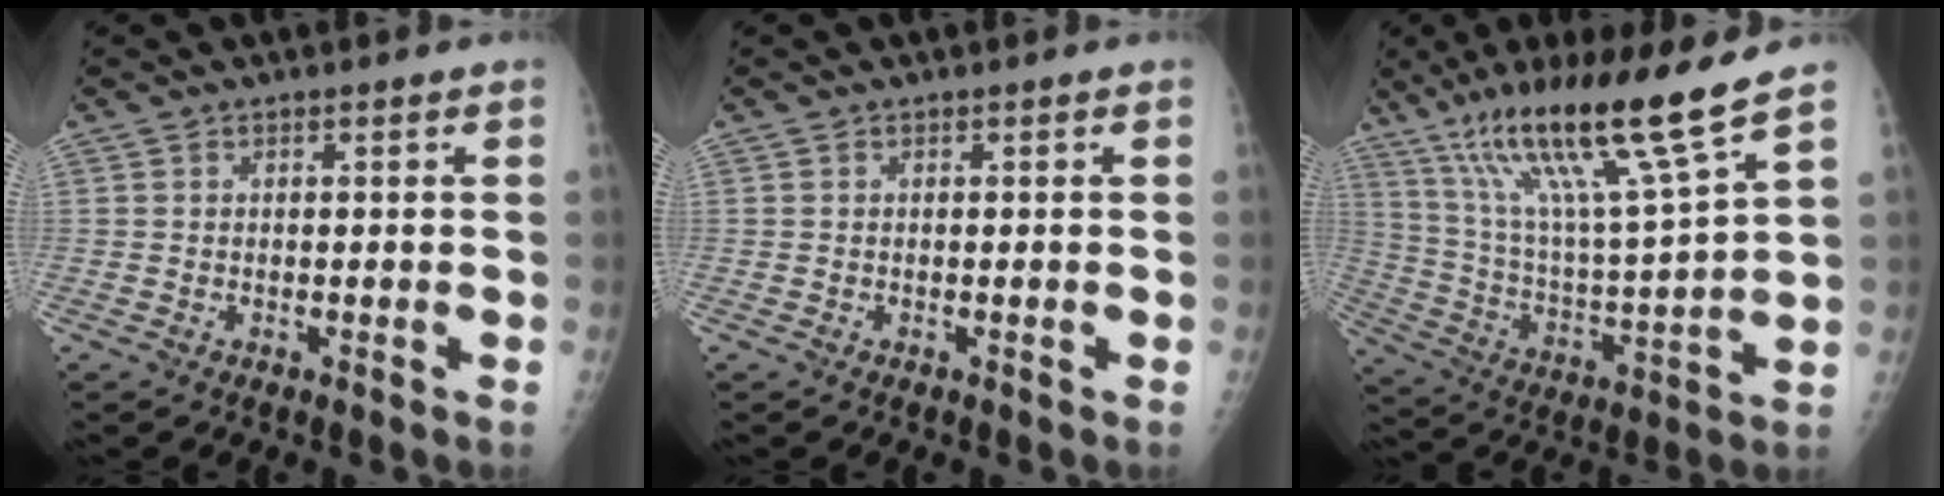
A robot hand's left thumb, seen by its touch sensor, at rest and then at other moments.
{"total": 0.0}
{"total": 19.4, "force": [13.2, 0.0, 14.3], "torque": [-0.236, -0.064, 0.239]}